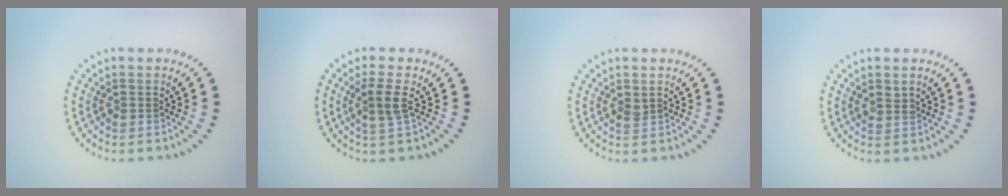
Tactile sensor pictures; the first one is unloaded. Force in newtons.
{"total": 2.2, "press": 1.9, "slide": 1.2}
{"total": 0.6, "press": 0.5, "slide": 0.4}
{"total": 0.9, "press": 0.7, "slide": 0.5}